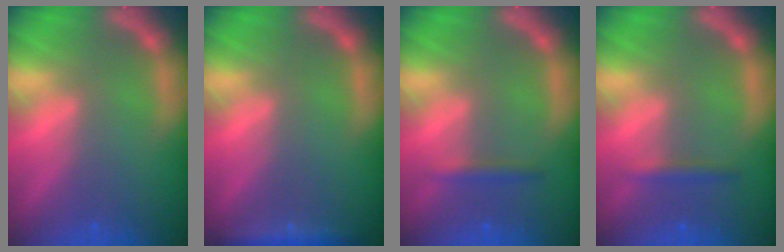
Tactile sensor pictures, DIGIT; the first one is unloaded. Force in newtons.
{"total": 2.4}
{"total": 1.4}
{"total": 1.4}